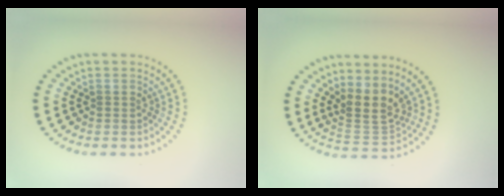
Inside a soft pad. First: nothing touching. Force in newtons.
{"total": 3.2, "press": 2.4, "slide": 2.1}